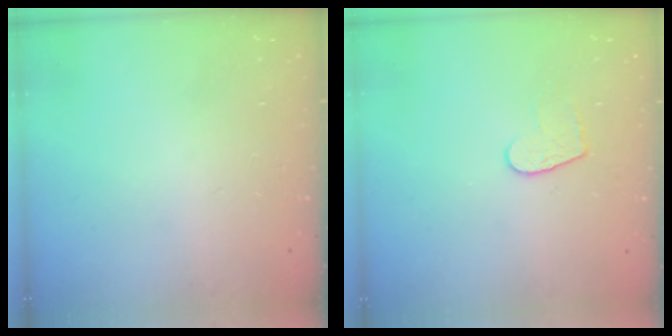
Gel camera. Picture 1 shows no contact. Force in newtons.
{"total": 6.7, "press": 6.7, "slide": 0.4}